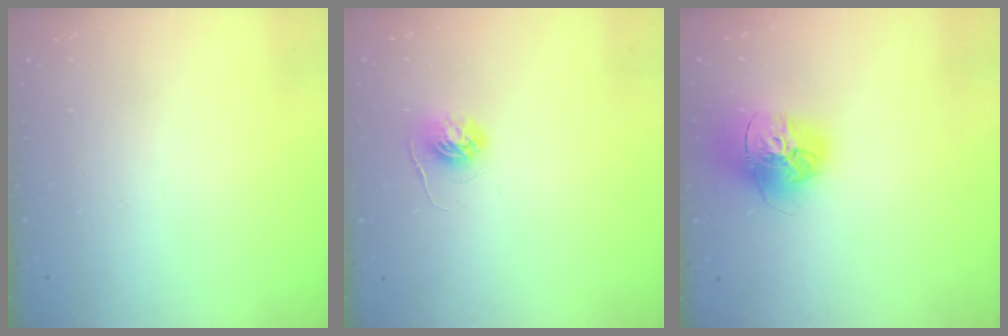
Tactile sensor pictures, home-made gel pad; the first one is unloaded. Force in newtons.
{"total": 4.3, "press": 4.3, "slide": 0.5}
{"total": 17.0, "press": 16.9, "slide": 1.7}